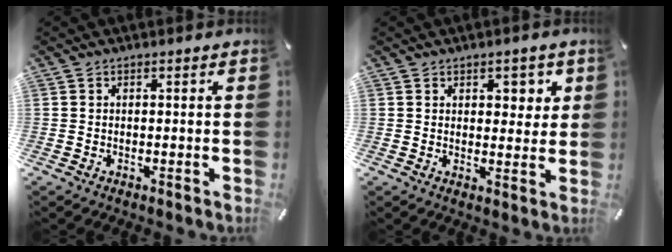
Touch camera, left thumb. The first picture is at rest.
{"total": 4.0, "force": [2.0, 2.9, 1.9], "torque": [-0.006, -0.009, 0.026]}